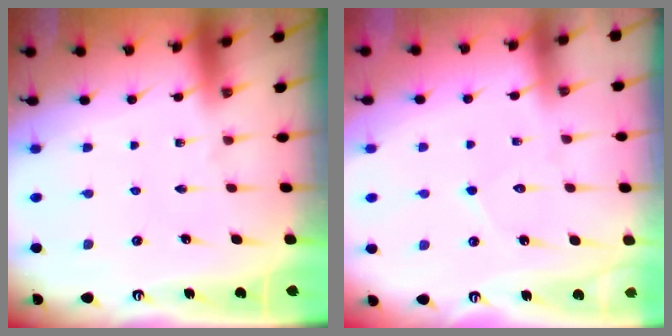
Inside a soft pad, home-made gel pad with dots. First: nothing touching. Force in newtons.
{"total": 5.3, "press": 5.2, "slide": 0.4}